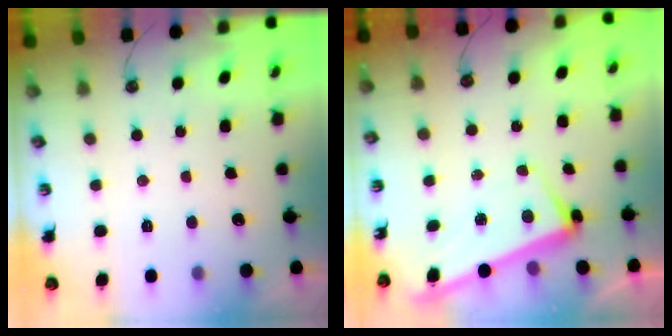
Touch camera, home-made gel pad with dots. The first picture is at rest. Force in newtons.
{"total": 2.6, "press": 2.4, "slide": 0.9}